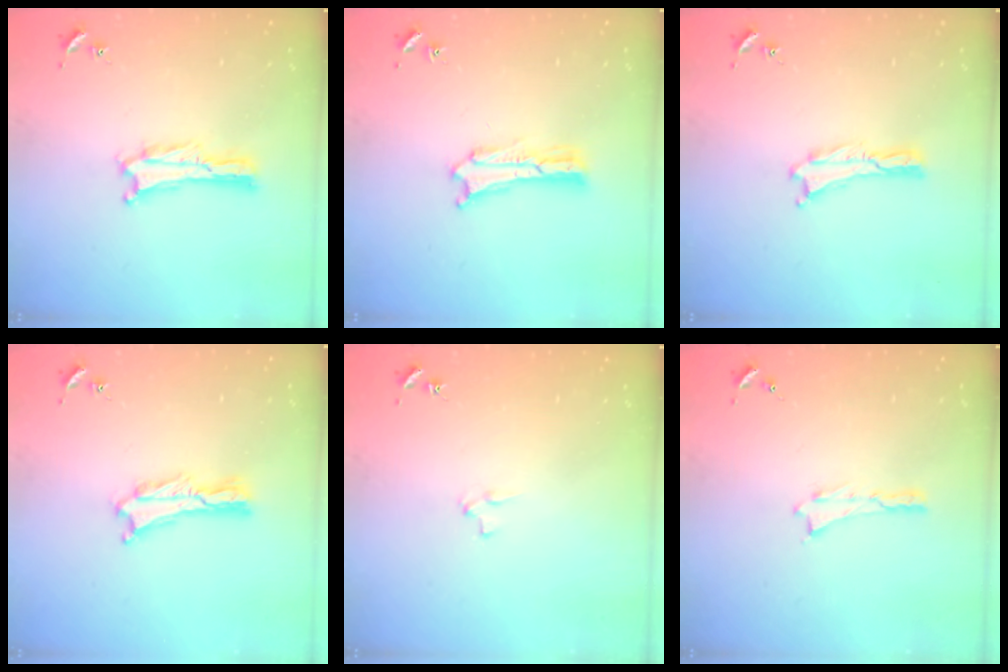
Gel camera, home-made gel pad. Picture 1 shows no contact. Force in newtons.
{"total": 1.2, "press": 1.2, "slide": 0.2}
{"total": 0.0}
{"total": 1.2, "press": 1.1, "slide": 0.3}
{"total": 1.9, "press": 1.9, "slide": 0.2}
{"total": 0.0}